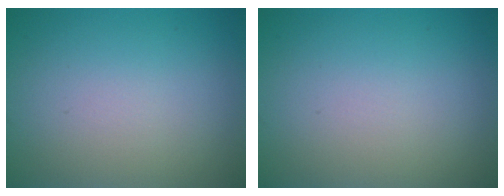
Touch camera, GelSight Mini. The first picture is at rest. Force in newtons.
{"total": 0.0}